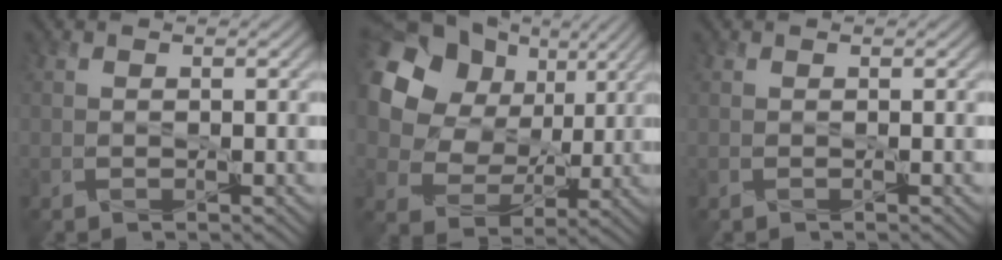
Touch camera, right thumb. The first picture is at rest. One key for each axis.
{"total": 20.6, "fx": 8.0, "fy": 16.4, "fz": 9.7, "tx": -0.307, "ty": 0.054, "tz": 0.160}
{"total": 0.0}